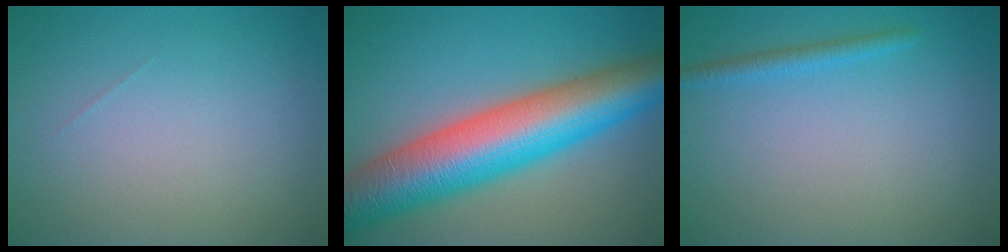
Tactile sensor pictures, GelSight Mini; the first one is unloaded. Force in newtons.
{"total": 12.6, "press": 12.6, "slide": 0.2}
{"total": 1.5, "press": 1.4, "slide": 0.1}